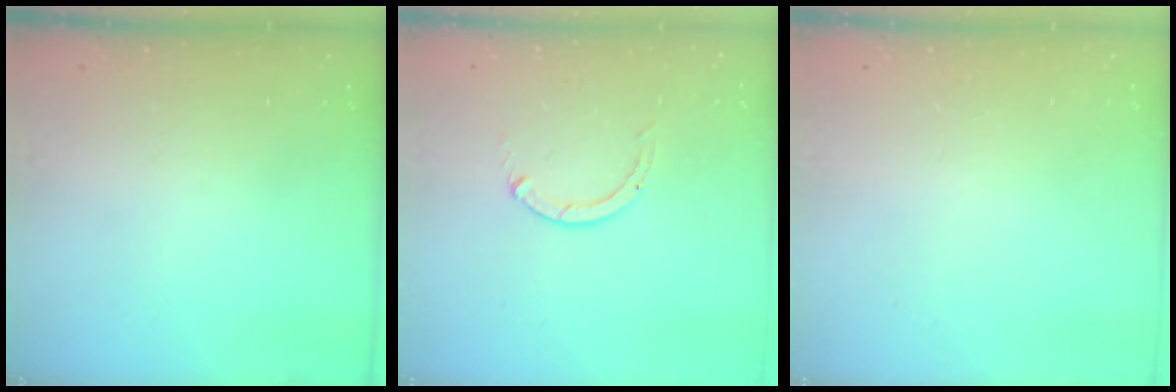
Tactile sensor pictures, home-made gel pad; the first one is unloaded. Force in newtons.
{"total": 0.0}
{"total": 2.4, "press": 2.4, "slide": 0.2}